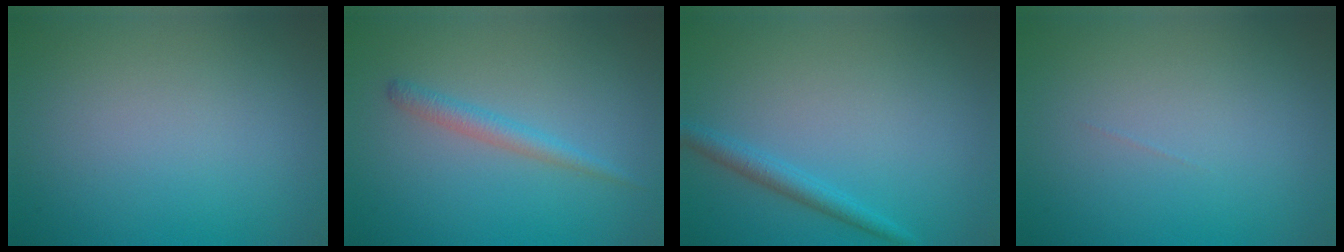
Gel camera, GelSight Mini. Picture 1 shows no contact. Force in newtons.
{"total": 1.8, "press": 1.8, "slide": 0.0}
{"total": 1.9, "press": 1.9, "slide": 0.2}
{"total": 0.0}